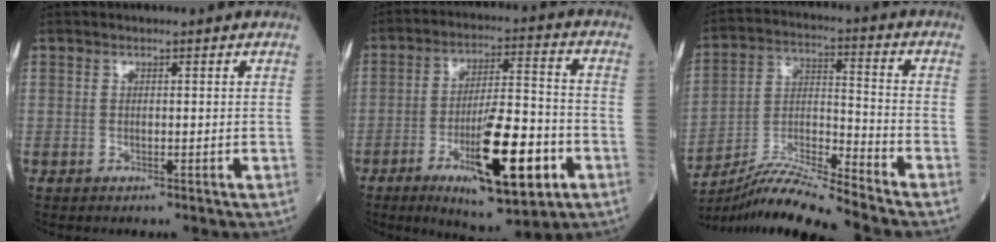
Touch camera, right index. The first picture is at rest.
{"total": 15.5, "force": [-6.1, 3.0, 13.9], "torque": [-0.233, -0.013, -0.090]}
{"total": 12.1, "force": [-11.1, -1.9, 4.5], "torque": [-0.087, 0.000, -0.203]}